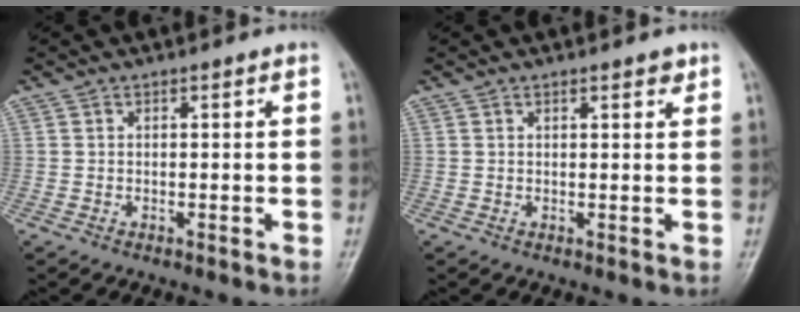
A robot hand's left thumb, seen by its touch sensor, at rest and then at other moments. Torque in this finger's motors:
{"motor_torque": [-0.09, -0.02, -0.21, 0.03, 0.02]}